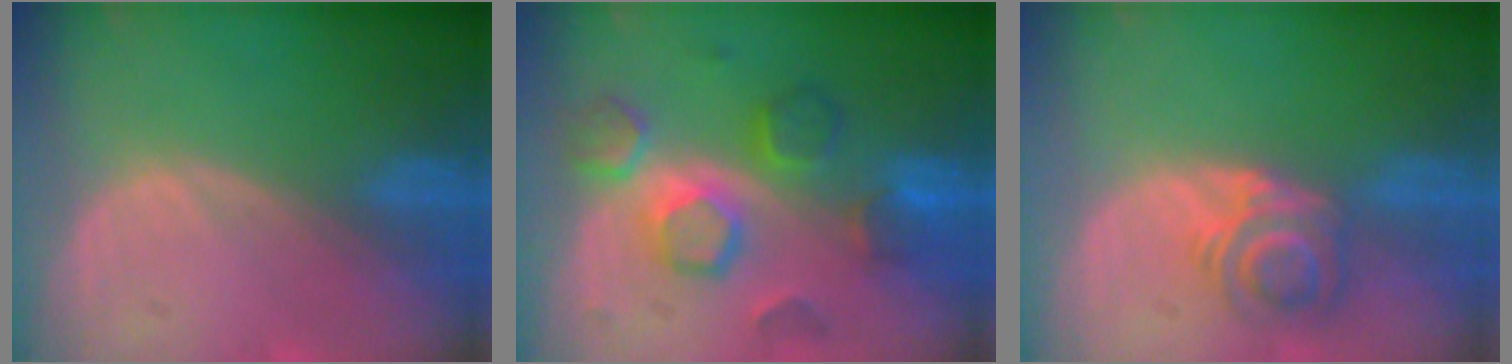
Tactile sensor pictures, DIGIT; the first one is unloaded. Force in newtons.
{"total": 8.4, "press": 8.3, "slide": 1.3}
{"total": 5.8, "press": 4.9, "slide": 3.0}